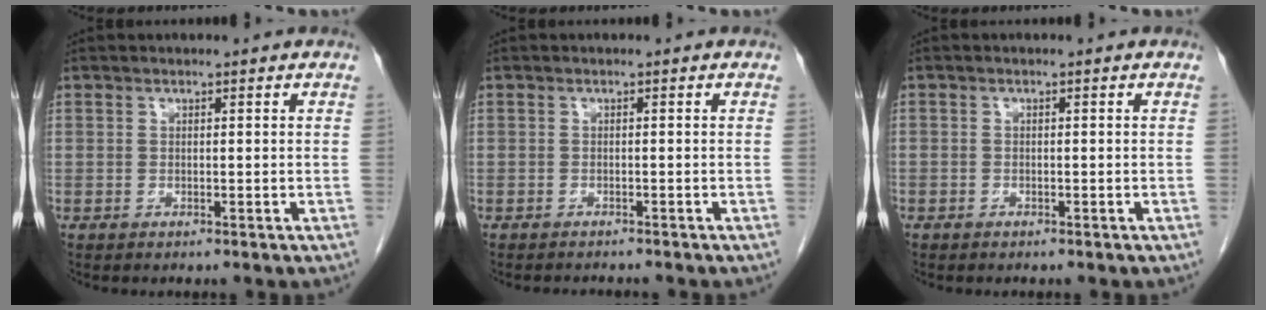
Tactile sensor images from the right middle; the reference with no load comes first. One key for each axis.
{"total": 2.7, "fx": -2.6, "fy": 0.3, "fz": 0.7, "tx": -0.008, "ty": -0.004, "tz": -0.031}
{"total": 0.8, "fx": -0.5, "fy": 0.5, "fz": 0.0, "tx": -0.006, "ty": 0.003, "tz": -0.009}